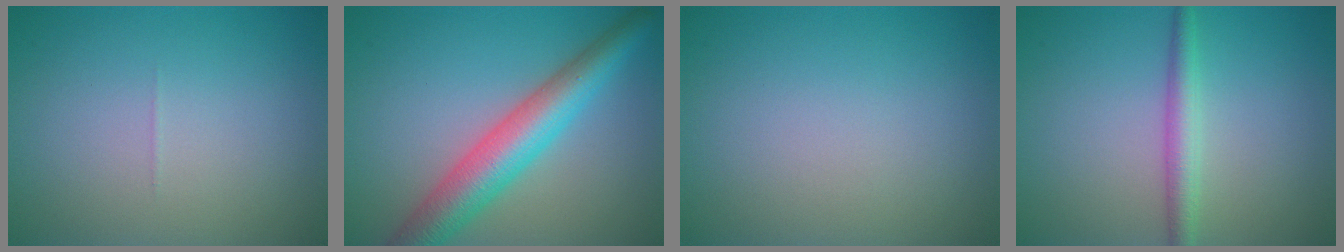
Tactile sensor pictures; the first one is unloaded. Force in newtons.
{"total": 6.6, "press": 6.6, "slide": 0.1}
{"total": 0.0}
{"total": 2.5, "press": 2.5, "slide": 0.0}